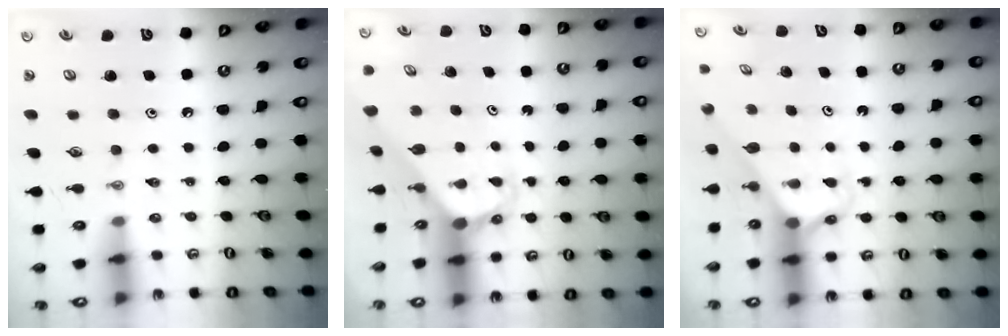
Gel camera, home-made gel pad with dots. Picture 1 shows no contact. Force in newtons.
{"total": 2.9, "press": 2.9, "slide": 0.2}
{"total": 2.6, "press": 2.6, "slide": 0.1}